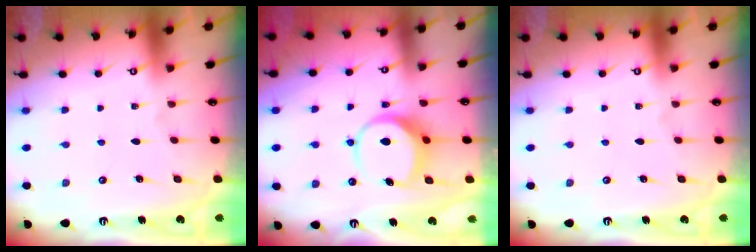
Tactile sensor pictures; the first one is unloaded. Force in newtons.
{"total": 8.0, "press": 7.9, "slide": 1.0}
{"total": 0.0}